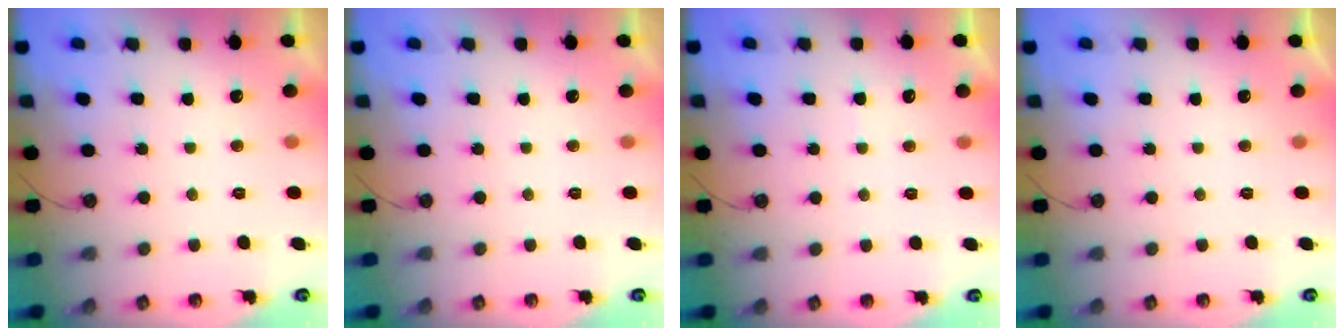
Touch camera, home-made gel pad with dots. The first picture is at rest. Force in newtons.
{"total": 0.0}
{"total": 4.4, "press": 4.4, "slide": 0.6}
{"total": 0.0}